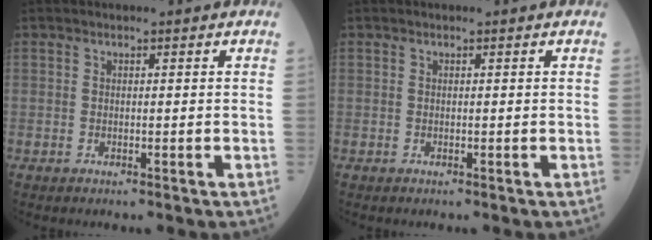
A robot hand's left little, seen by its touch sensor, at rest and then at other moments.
{"total": 0.0}